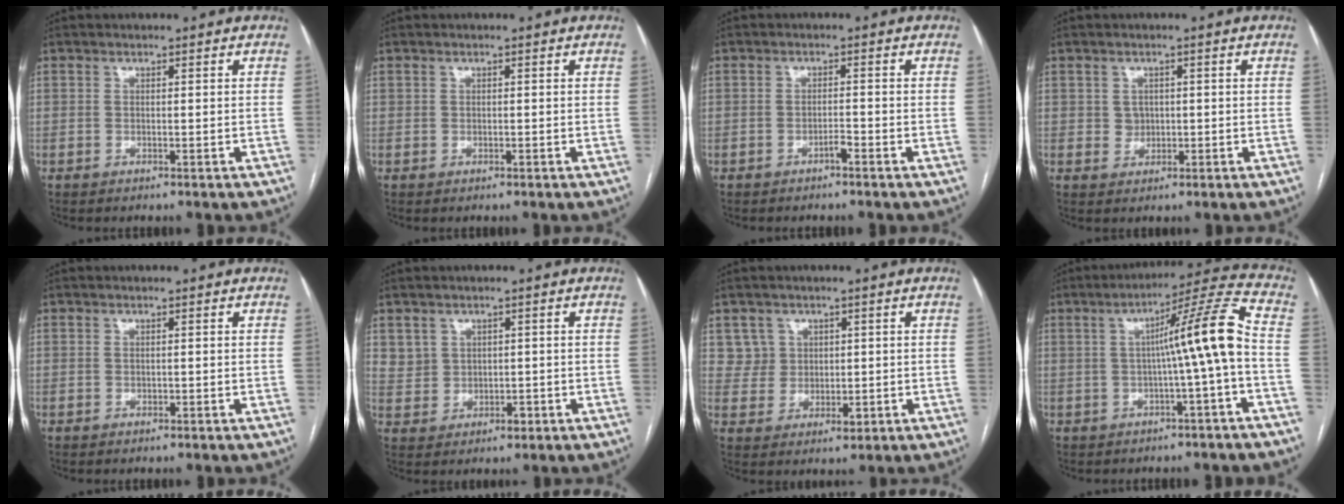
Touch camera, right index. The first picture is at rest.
{"total": 0.0}
{"total": 1.3, "force": [-0.9, 0.1, 0.9], "torque": [-0.014, 0.003, -0.015]}
{"total": 2.0, "force": [0.2, 1.8, 0.7], "torque": [-0.009, 0.003, 0.009]}
{"total": 0.0}
{"total": 3.9, "force": [1.0, 3.6, 1.0], "torque": [-0.015, 0.008, 0.029]}
{"total": 4.4, "force": [1.8, 4.1, 0.0], "torque": [0.006, 0.007, 0.042]}
{"total": 10.3, "force": [-0.8, -1.4, 10.2], "torque": [-0.147, 0.021, -0.011]}